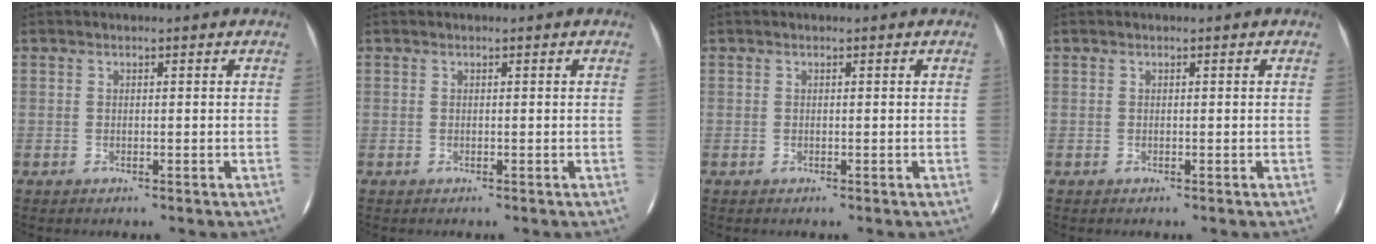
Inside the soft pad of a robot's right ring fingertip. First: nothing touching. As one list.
[{"total": 0.0}, {"total": 0.0}, {"total": 0.0}]